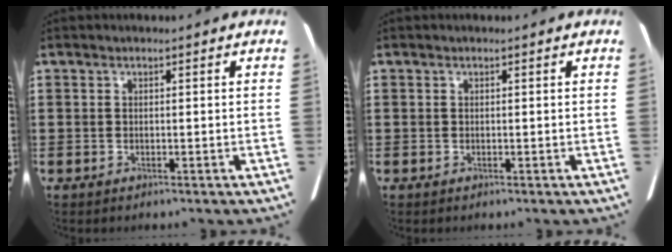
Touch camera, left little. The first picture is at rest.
{"total": 0.0}